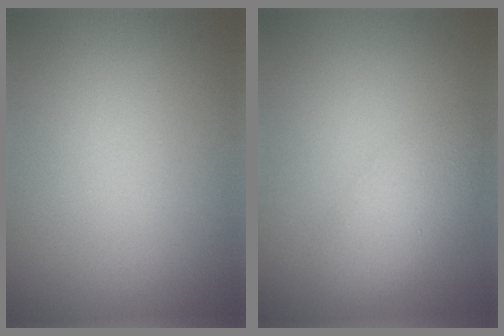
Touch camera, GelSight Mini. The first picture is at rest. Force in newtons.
{"total": 3.2, "press": 3.2, "slide": 0.2}